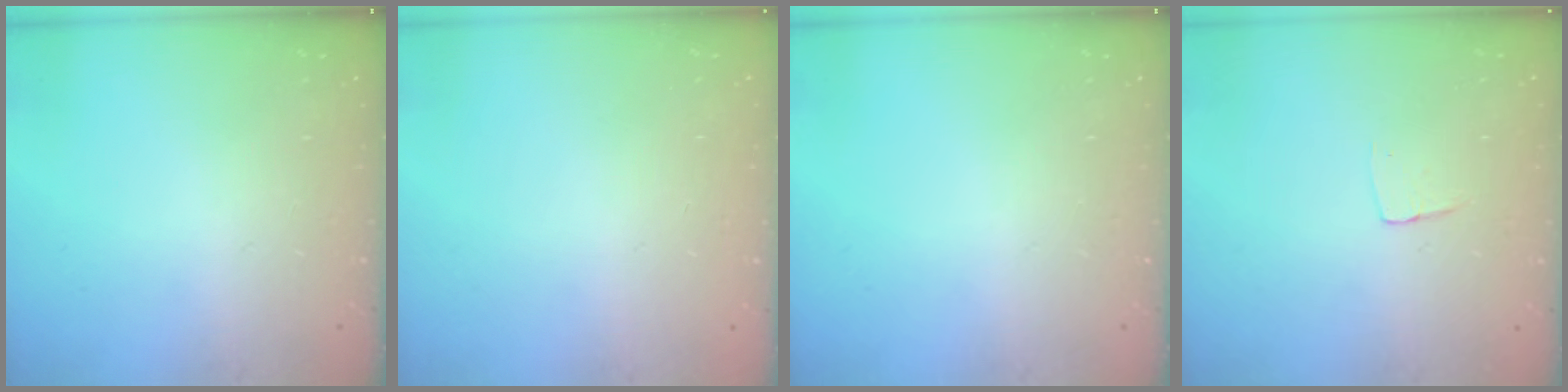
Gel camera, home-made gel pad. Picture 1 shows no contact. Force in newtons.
{"total": 0.0}
{"total": 0.0}
{"total": 3.4, "press": 3.4, "slide": 0.2}